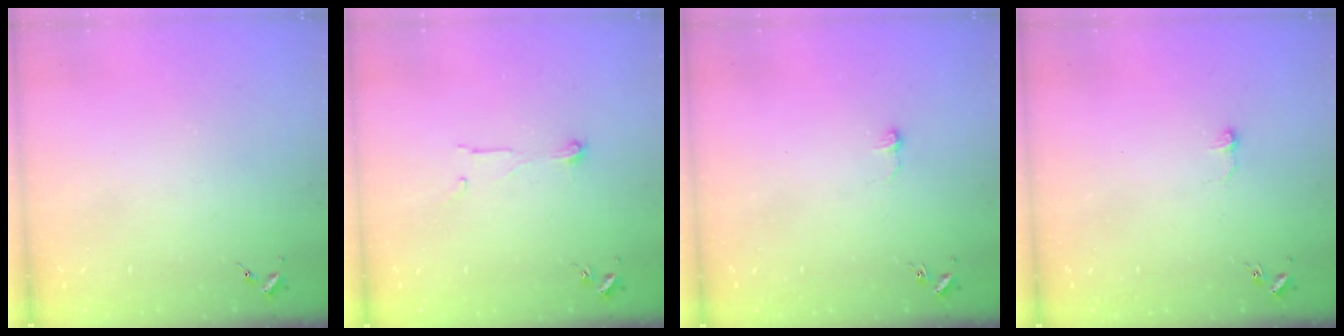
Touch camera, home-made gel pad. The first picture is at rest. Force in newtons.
{"total": 5.5, "press": 5.5, "slide": 0.3}
{"total": 3.8, "press": 3.8, "slide": 0.3}
{"total": 3.8, "press": 3.8, "slide": 0.3}